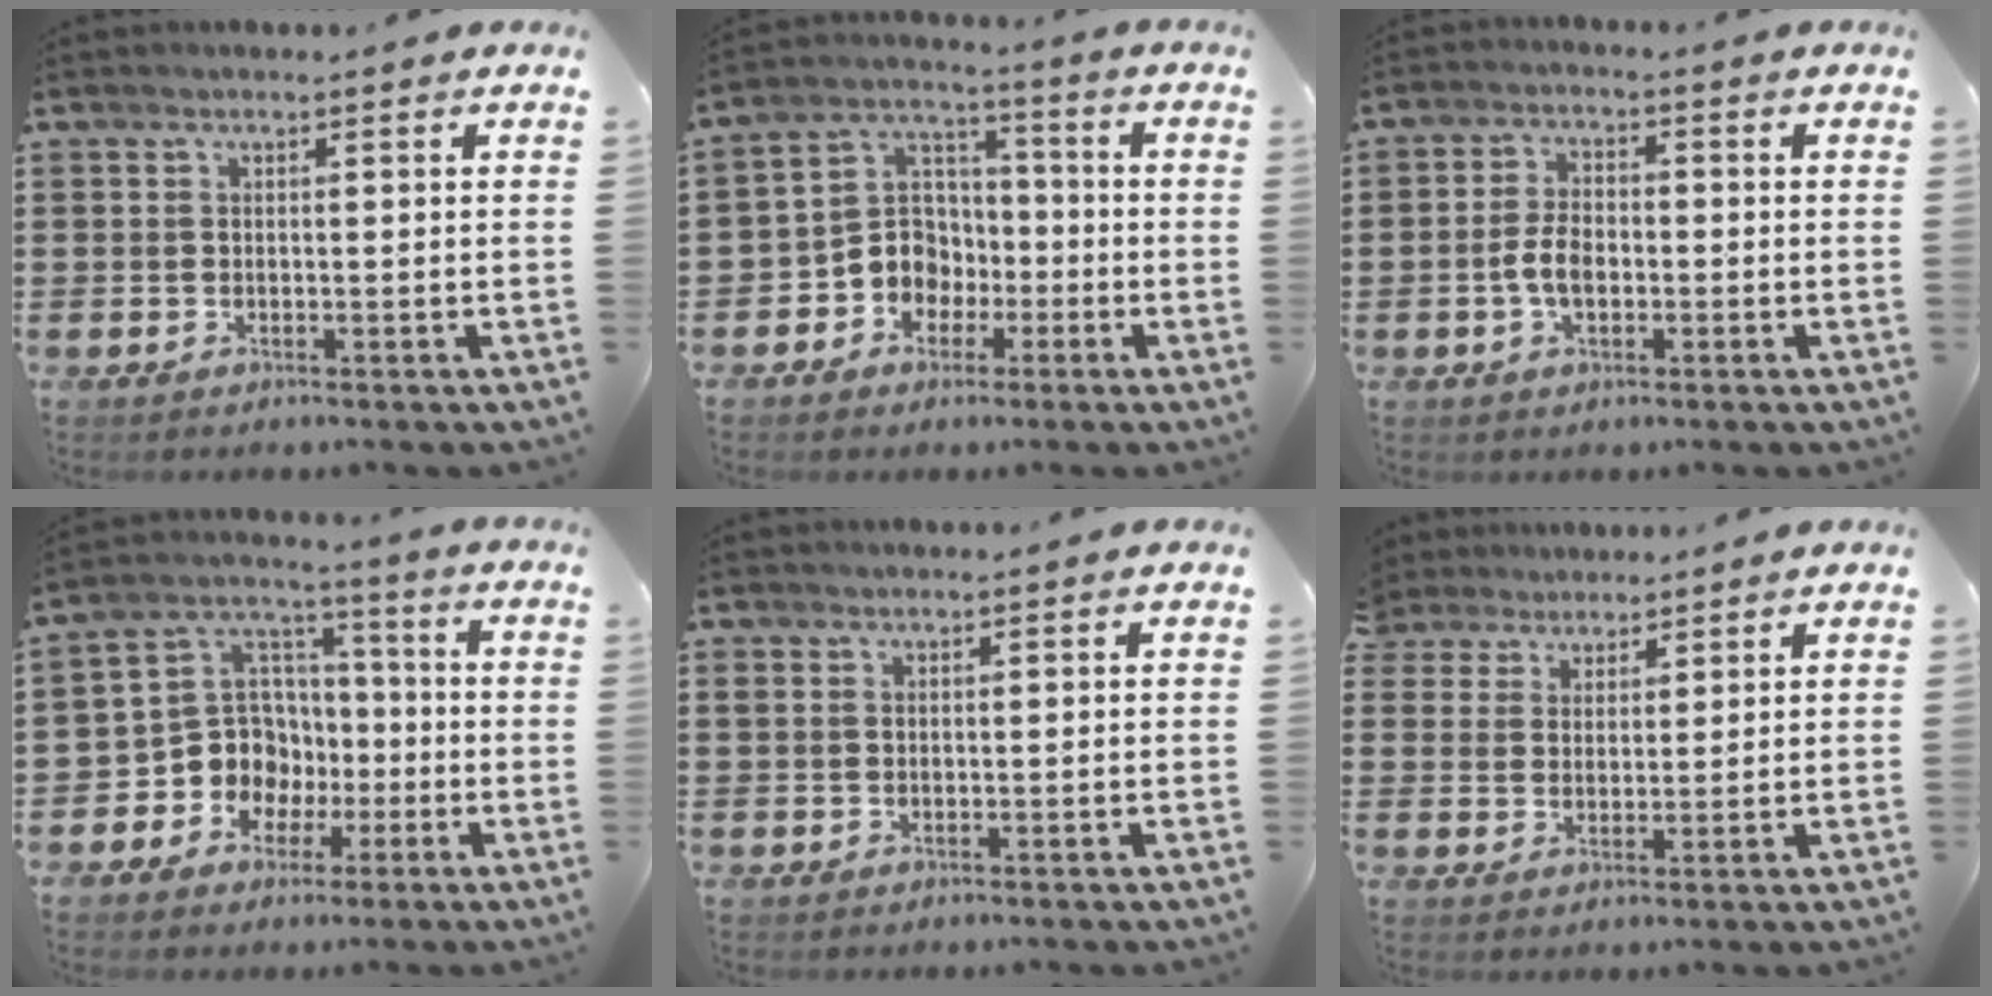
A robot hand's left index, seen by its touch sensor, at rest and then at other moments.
{"total": 7.4, "force": [-2.4, 6.7, 1.8], "torque": [-0.070, 0.008, -0.051]}
{"total": 4.6, "force": [-1.0, 2.6, 3.7], "torque": [-0.088, 0.000, -0.024]}
{"total": 10.1, "force": [-2.6, 9.3, 2.9], "torque": [-0.107, 0.009, -0.048]}
{"total": 0.8, "force": [0.5, 0.5, 0.3], "torque": [-0.009, 0.005, 0.010]}
{"total": 3.5, "force": [2.9, 2.0, -0.5], "torque": [-0.008, 0.002, 0.054]}